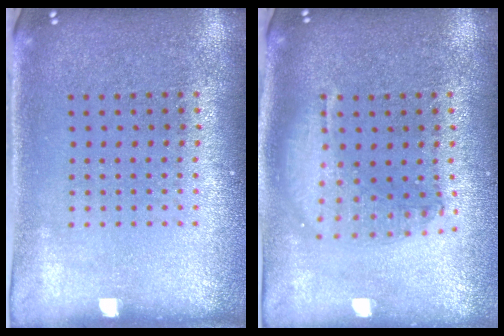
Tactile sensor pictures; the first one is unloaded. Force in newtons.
{"total": 1.6, "press": 1.4, "slide": 0.7}